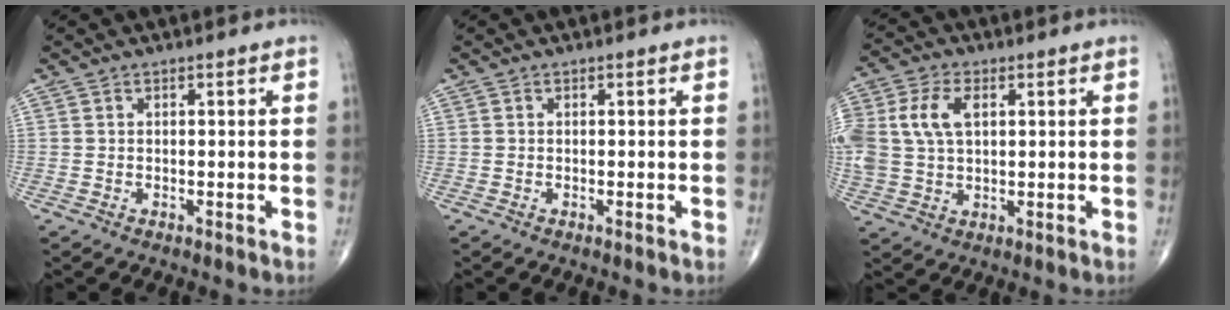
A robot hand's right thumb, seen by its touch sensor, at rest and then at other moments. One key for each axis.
{"total": 0.0}
{"total": 12.4, "fx": 2.7, "fy": 8.0, "fz": 9.1, "tx": -0.222, "ty": 0.007, "tz": 0.053}